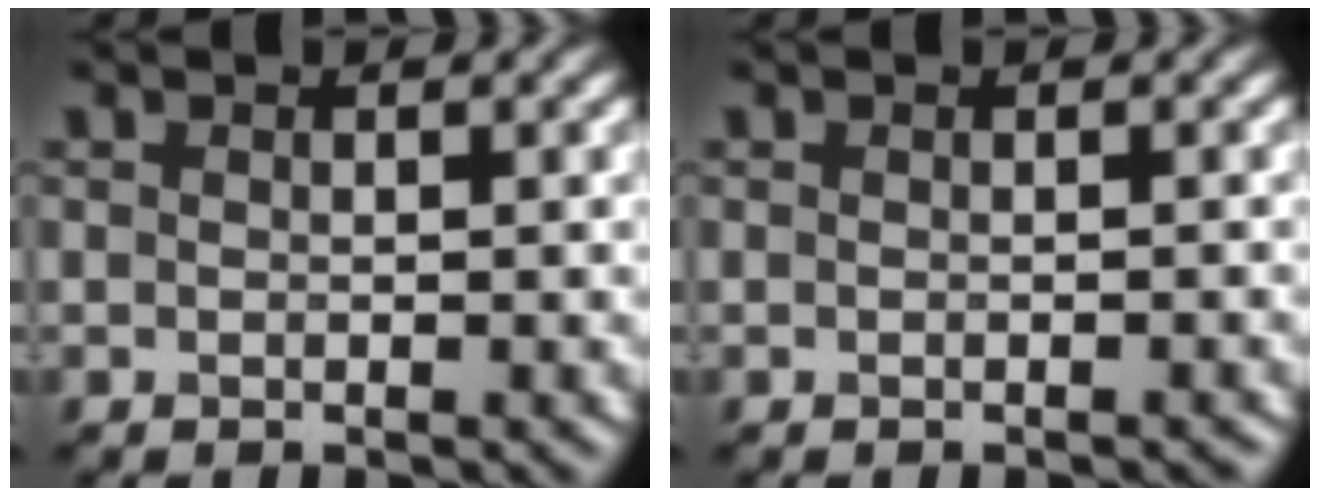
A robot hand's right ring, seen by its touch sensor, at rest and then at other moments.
{"total": 0.6, "force": [-0.6, 0.1, 0.2], "torque": [-0.001, 0.001, -0.008]}